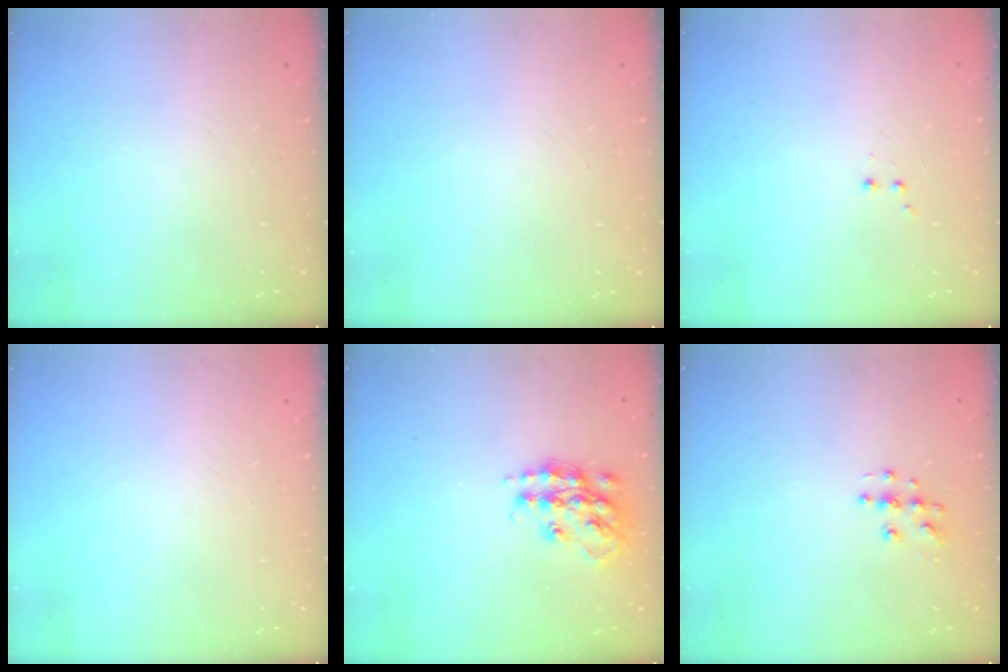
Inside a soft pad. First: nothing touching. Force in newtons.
{"total": 0.0}
{"total": 2.0, "press": 1.8, "slide": 0.9}
{"total": 0.0}
{"total": 14.9, "press": 14.8, "slide": 0.8}
{"total": 5.9, "press": 5.9, "slide": 0.1}